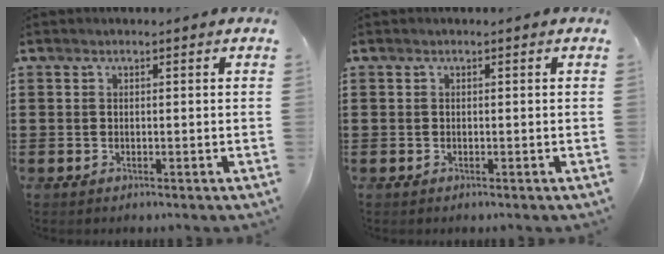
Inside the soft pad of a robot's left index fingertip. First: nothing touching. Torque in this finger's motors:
{"motor_torque": [-0.14, 0.40, -0.01, -0.01]}